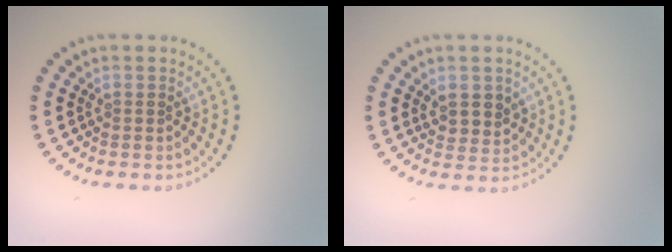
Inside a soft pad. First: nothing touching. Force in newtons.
{"total": 2.4, "press": 2.3, "slide": 0.9}